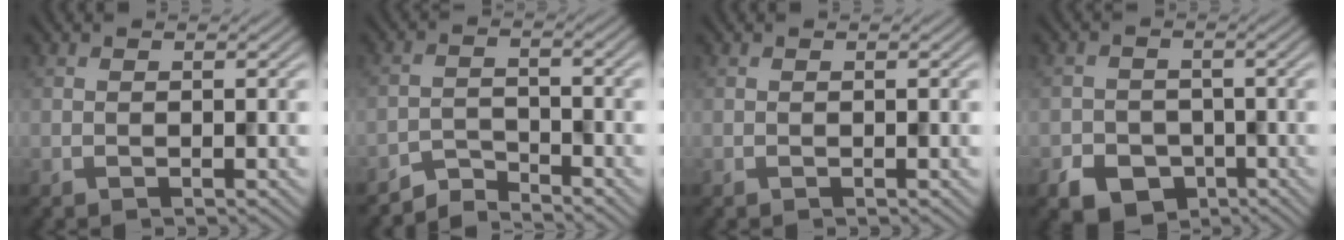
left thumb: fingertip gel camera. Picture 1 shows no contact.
{"total": 3.2, "force": [-3.1, 0.3, 0.5], "torque": [-0.006, 0.003, -0.068]}
{"total": 0.0}
{"total": 5.4, "force": [-3.1, 3.9, 2.2], "torque": [-0.040, -0.008, -0.056]}